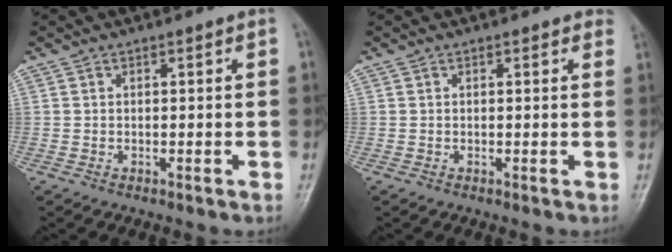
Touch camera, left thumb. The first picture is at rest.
{"total": 1.6, "force": [1.3, 0.6, 0.7], "torque": [0.001, -0.001, 0.005]}